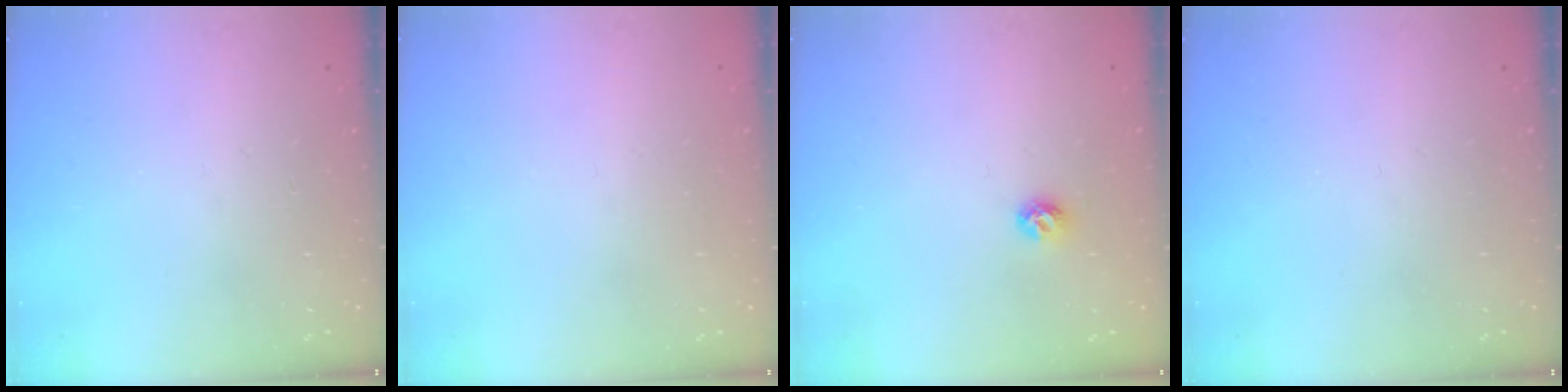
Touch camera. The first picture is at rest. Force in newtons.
{"total": 0.7, "press": 0.7, "slide": 0.1}
{"total": 5.9, "press": 5.9, "slide": 0.8}
{"total": 0.0}